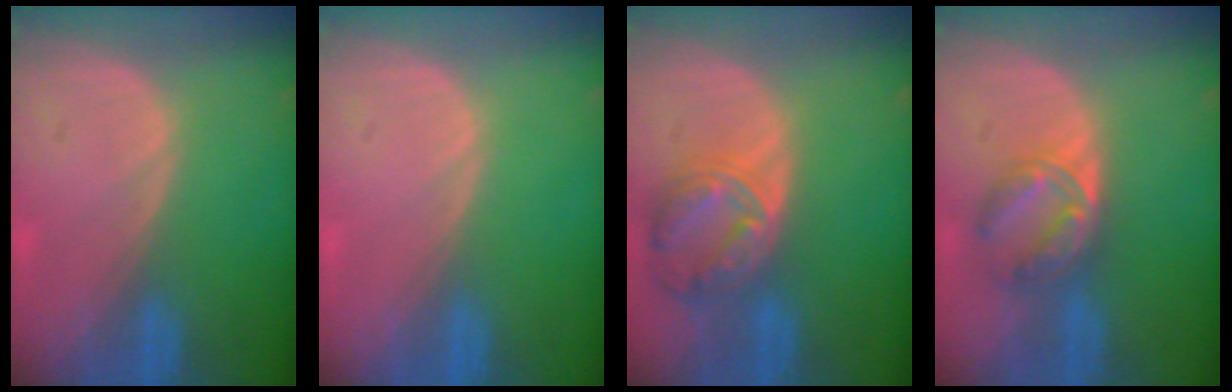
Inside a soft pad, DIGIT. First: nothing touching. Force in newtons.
{"total": 0.0}
{"total": 8.2, "press": 7.1, "slide": 4.1}
{"total": 5.9, "press": 5.5, "slide": 2.0}